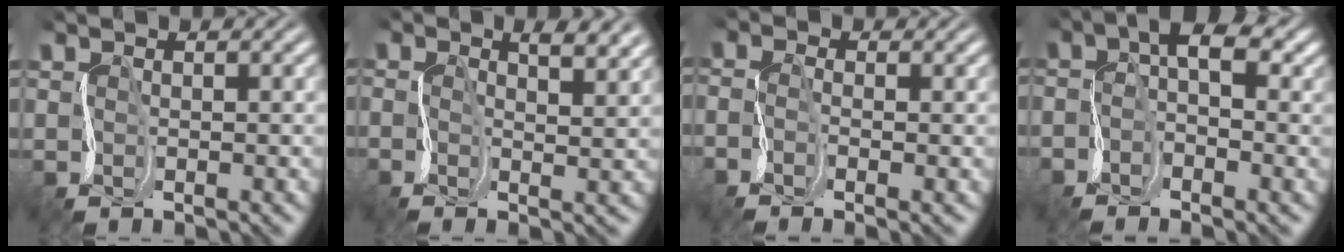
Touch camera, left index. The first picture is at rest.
{"total": 4.0, "force": [1.8, 1.4, 3.3], "torque": [-0.033, 0.015, 0.019]}
{"total": 3.2, "force": [-2.1, 1.0, 2.1], "torque": [-0.046, -0.012, -0.034]}
{"total": 4.5, "force": [-0.4, 1.9, 4.0], "torque": [-0.076, 0.017, -0.016]}